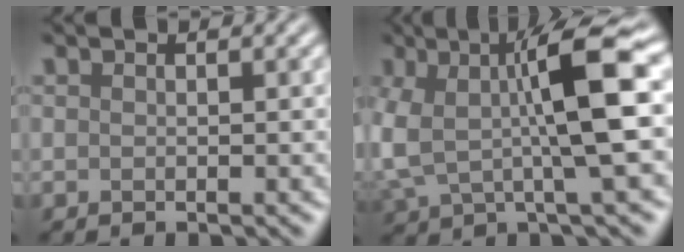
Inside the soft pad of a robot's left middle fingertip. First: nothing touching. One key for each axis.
{"total": 8.6, "fx": 0.6, "fy": 2.1, "fz": 8.3, "tx": -0.153, "ty": 0.009, "tz": 0.009}